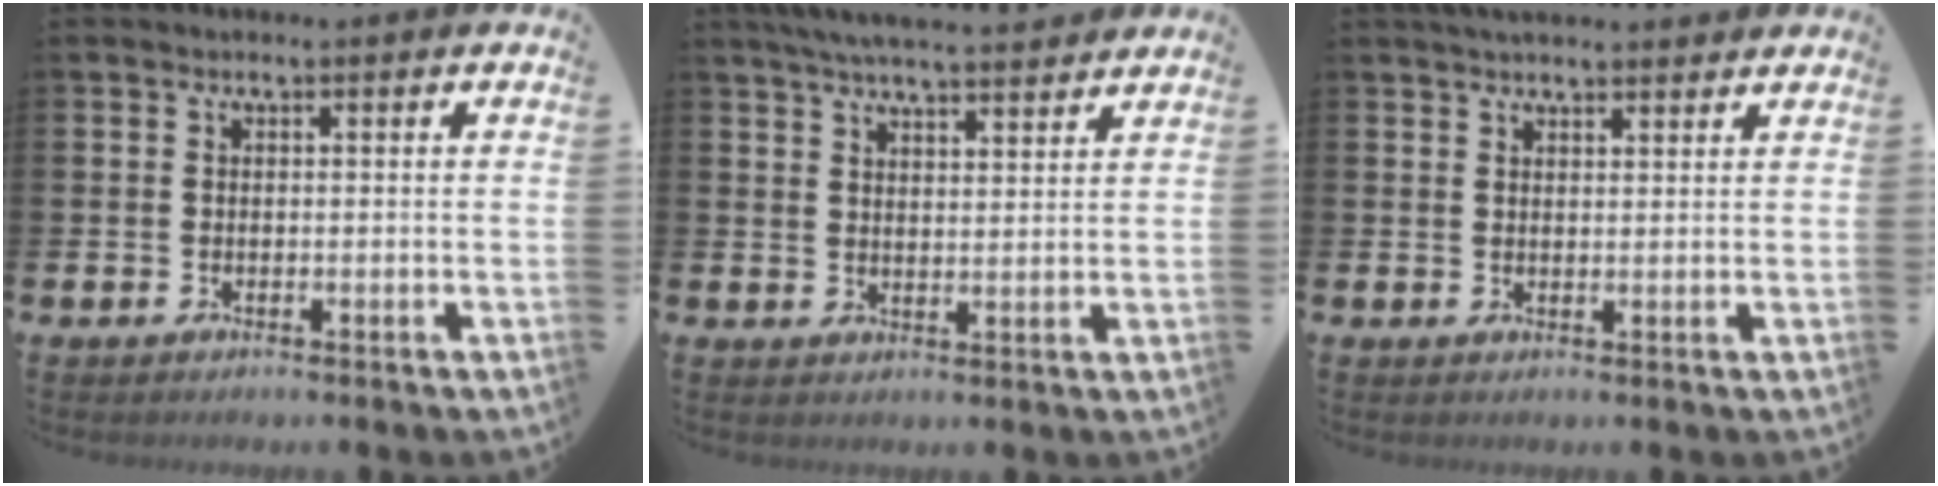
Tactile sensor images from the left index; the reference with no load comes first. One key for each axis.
{"total": 5.5, "fx": 5.4, "fy": 0.3, "fz": 1.4, "tx": -0.040, "ty": -0.022, "tz": 0.096}
{"total": 2.9, "fx": 2.8, "fy": 0.4, "fz": 0.6, "tx": -0.016, "ty": -0.006, "tz": 0.051}